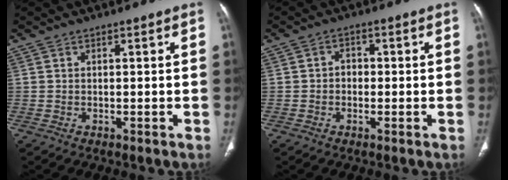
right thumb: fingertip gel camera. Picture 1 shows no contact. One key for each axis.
{"total": 2.5, "fx": -0.3, "fy": 2.1, "fz": 1.3, "tx": -0.006, "ty": 0.010, "tz": -0.010}